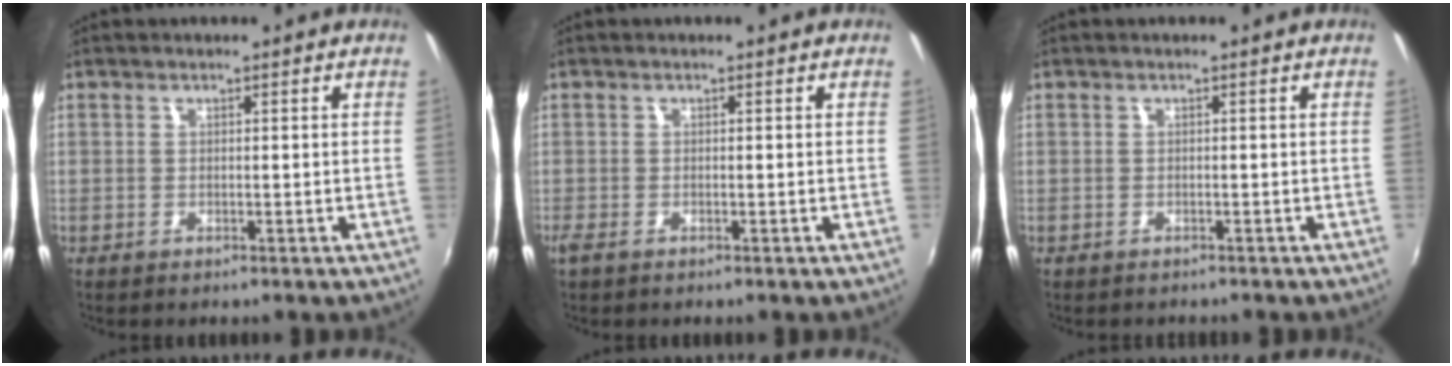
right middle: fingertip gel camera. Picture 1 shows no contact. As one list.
[{"total": 1.2, "force": [-0.7, 0.4, 0.8], "torque": [-0.018, -0.005, -0.016]}, {"total": 0.9, "force": [-0.7, 0.5, -0.1], "torque": [-0.003, 0.000, -0.012]}]